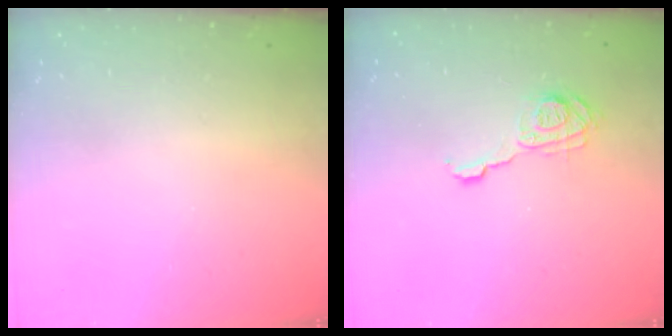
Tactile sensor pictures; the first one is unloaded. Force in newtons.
{"total": 9.6, "press": 9.6, "slide": 0.5}